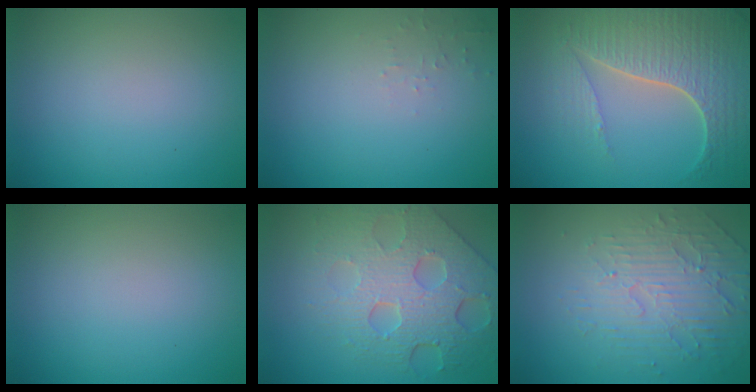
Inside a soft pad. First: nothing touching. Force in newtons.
{"total": 0.8, "press": 0.7, "slide": 0.1}
{"total": 7.1, "press": 5.3, "slide": 4.6}
{"total": 0.0}
{"total": 8.2, "press": 5.7, "slide": 5.9}
{"total": 5.1, "press": 3.5, "slide": 3.7}